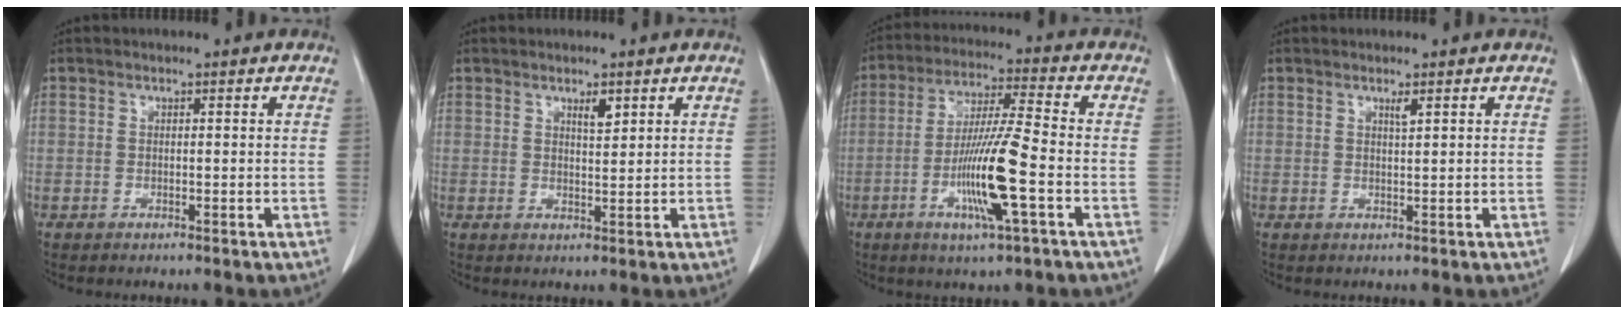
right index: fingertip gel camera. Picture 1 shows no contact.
{"total": 2.1, "force": [1.3, 0.5, 1.6], "torque": [-0.028, -0.004, 0.023]}
{"total": 12.1, "force": [-3.7, -0.2, 11.5], "torque": [-0.226, -0.012, -0.074]}
{"total": 1.0, "force": [0.6, -0.1, 0.7], "torque": [-0.015, -0.005, 0.012]}